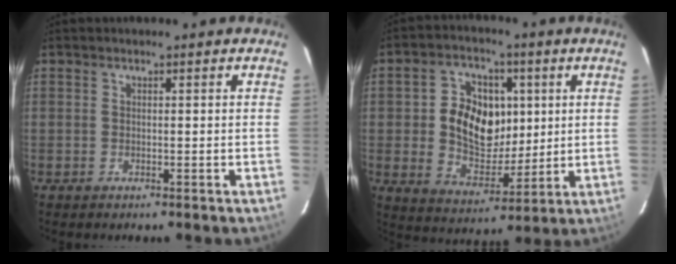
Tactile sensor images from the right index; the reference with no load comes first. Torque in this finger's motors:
{"motor_torque": [0.31, 0.12, 0.33, 0.09]}